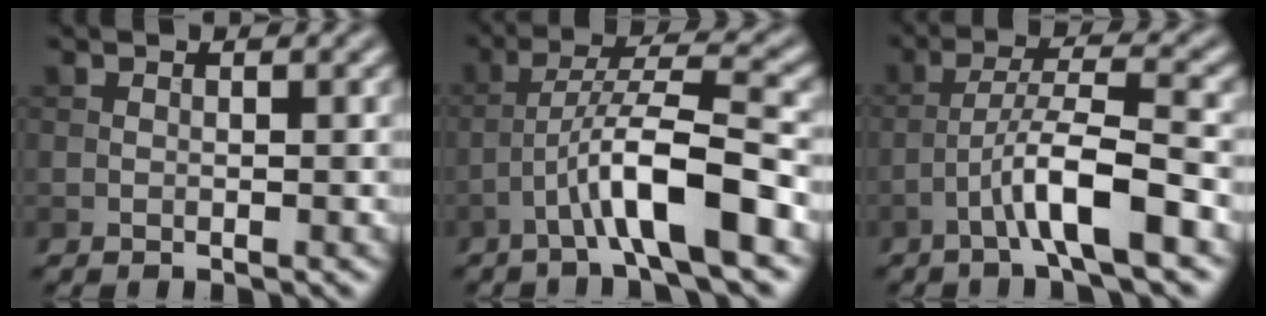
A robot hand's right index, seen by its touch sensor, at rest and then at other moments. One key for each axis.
{"total": 7.3, "fx": -3.4, "fy": 0.9, "fz": 6.4, "tx": -0.111, "ty": 0.021, "tz": -0.060}
{"total": 6.0, "fx": -3.0, "fy": 0.7, "fz": 5.2, "tx": -0.089, "ty": 0.017, "tz": -0.055}